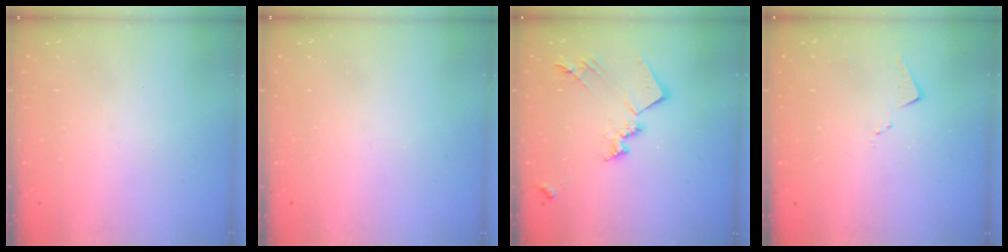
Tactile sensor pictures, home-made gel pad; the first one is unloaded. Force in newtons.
{"total": 0.0}
{"total": 15.6, "press": 15.6, "slide": 1.0}
{"total": 6.2, "press": 6.1, "slide": 0.6}